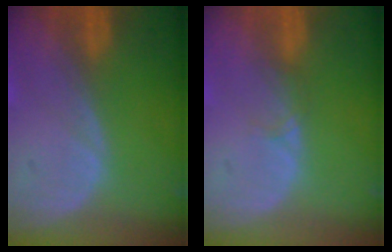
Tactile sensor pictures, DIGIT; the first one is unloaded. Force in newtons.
{"total": 0.9, "press": 0.8, "slide": 0.2}